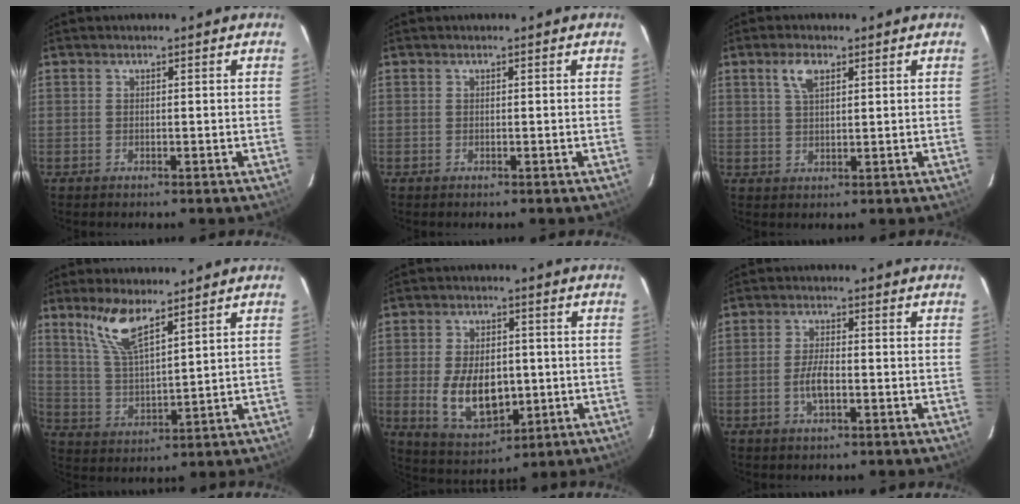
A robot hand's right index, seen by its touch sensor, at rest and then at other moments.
{"total": 0.0}
{"total": 4.0, "force": [2.0, 1.8, 2.9], "torque": [-0.055, 0.007, 0.039]}
{"total": 9.0, "force": [6.3, 2.3, 6.1], "torque": [-0.121, 0.004, 0.133]}
{"total": 11.9, "force": [-1.6, 7.2, 9.3], "torque": [-0.188, -0.009, -0.008]}
{"total": 7.2, "force": [-2.6, 2.3, 6.3], "torque": [-0.128, 0.004, -0.052]}